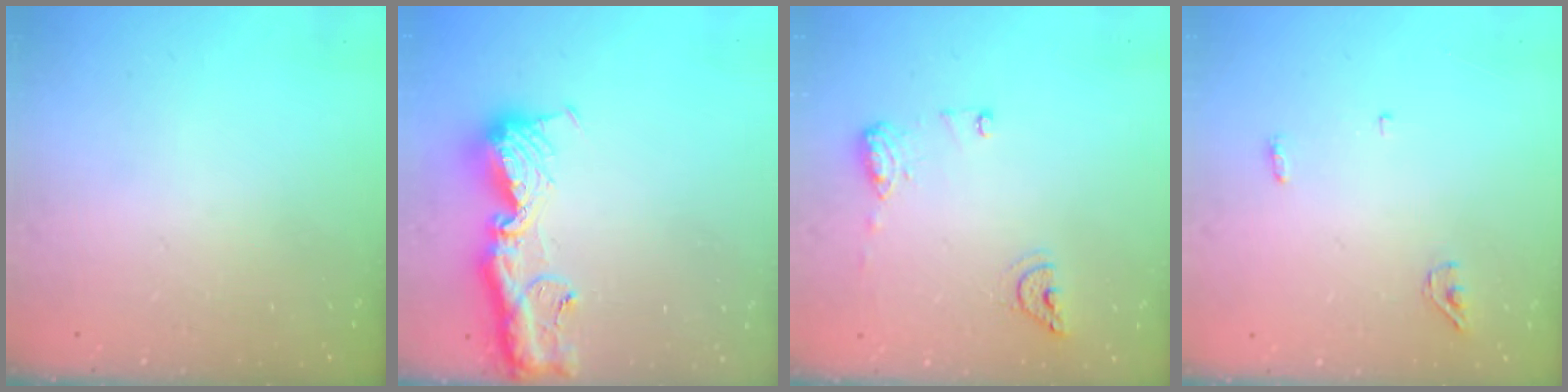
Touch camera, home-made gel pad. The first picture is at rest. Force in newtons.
{"total": 15.7, "press": 15.6, "slide": 1.6}
{"total": 9.1, "press": 9.1, "slide": 1.1}
{"total": 3.4, "press": 3.3, "slide": 1.0}